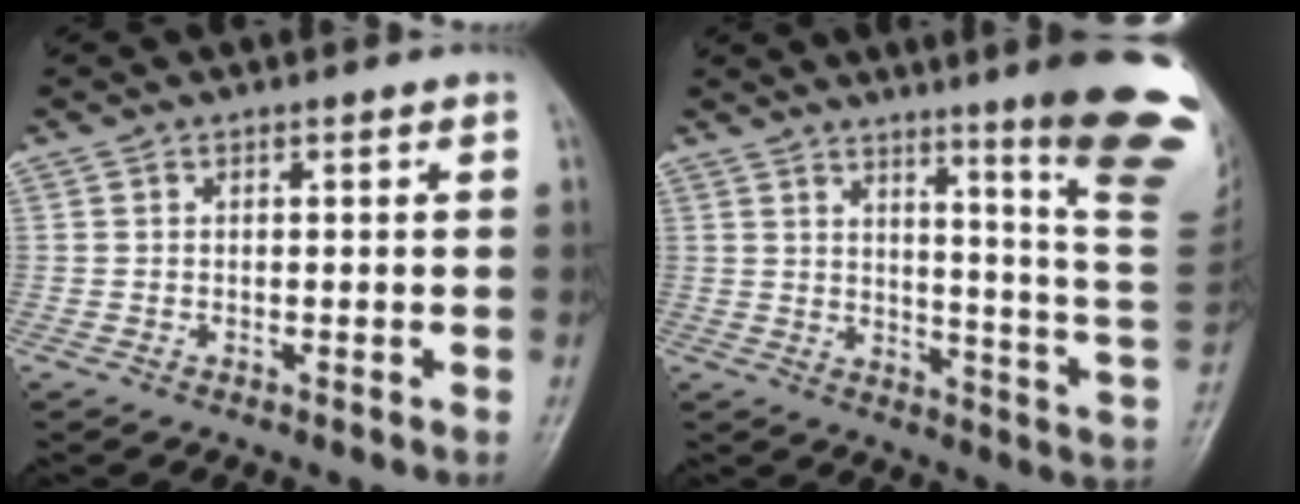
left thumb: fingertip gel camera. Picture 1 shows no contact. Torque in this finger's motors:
{"motor_torque": [3.57, 1.43, 1.67, -1.10, 0.36]}